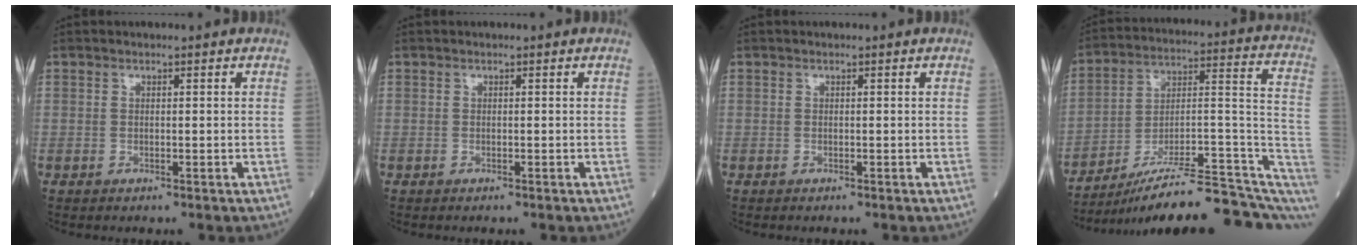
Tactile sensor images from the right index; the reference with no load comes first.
{"total": 0.0}
{"total": 0.0}
{"total": 22.8, "force": [-16.7, 3.9, 15.0], "torque": [-0.156, 0.038, -0.248]}